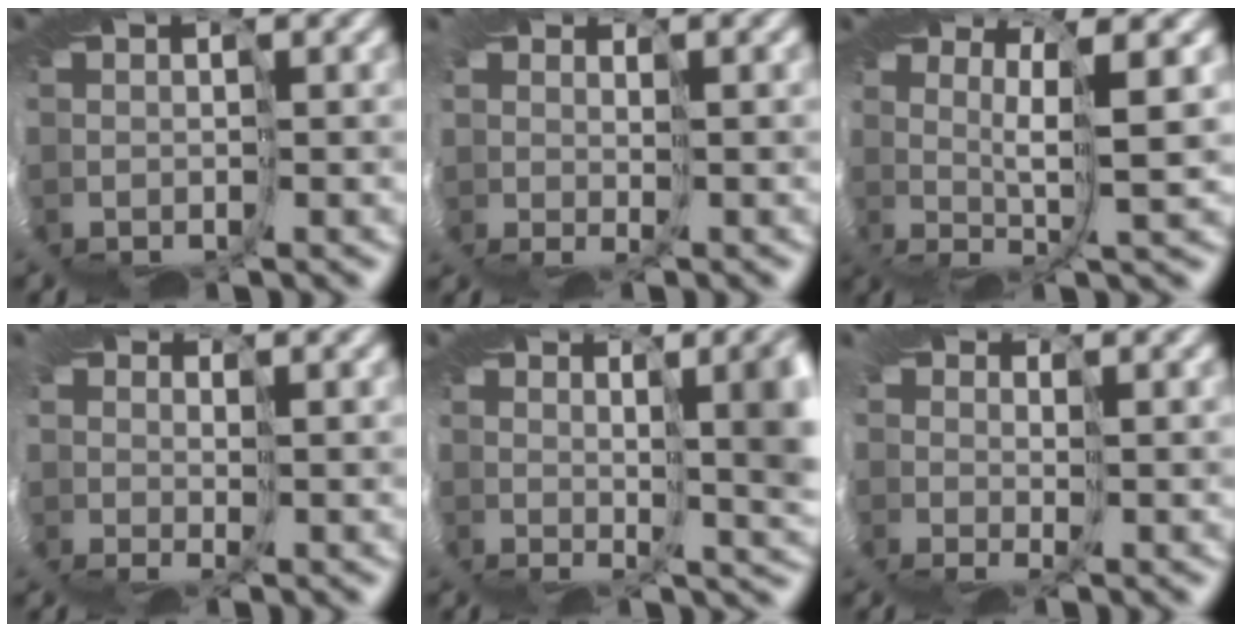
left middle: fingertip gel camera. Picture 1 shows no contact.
{"total": 1.4, "force": [0.9, 1.0, 0.6], "torque": [-0.017, 0.001, 0.017]}
{"total": 3.5, "force": [1.5, -0.4, 3.1], "torque": [-0.064, 0.005, 0.019]}
{"total": 0.9, "force": [0.8, 0.2, 0.3], "torque": [-0.013, 0.000, 0.012]}
{"total": 8.4, "force": [1.5, 2.9, 7.7], "torque": [-0.097, 0.001, 0.031]}
{"total": 1.2, "force": [0.5, 0.6, 0.9], "torque": [-0.024, 0.004, 0.005]}